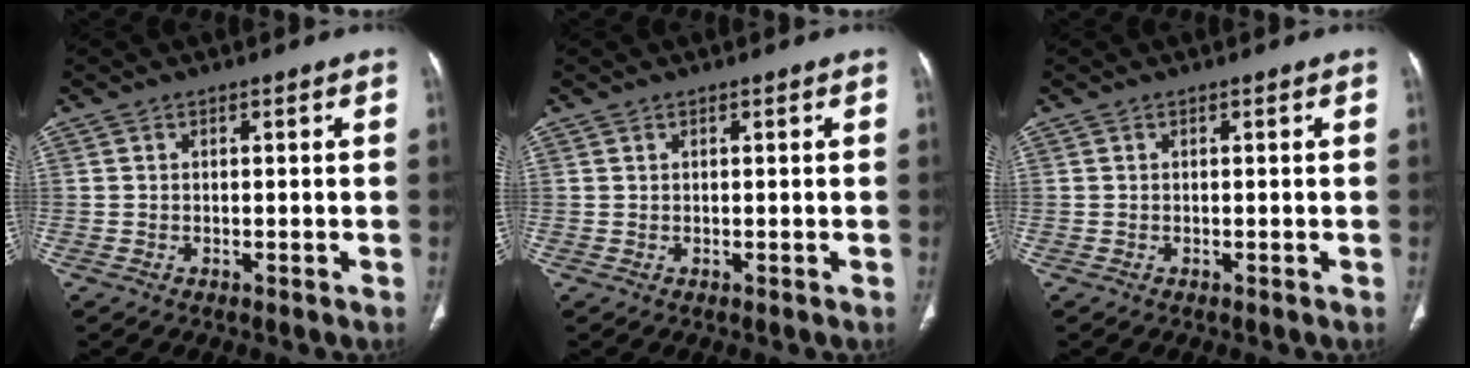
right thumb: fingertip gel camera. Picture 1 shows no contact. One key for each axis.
{"total": 0.0}
{"total": 0.0}